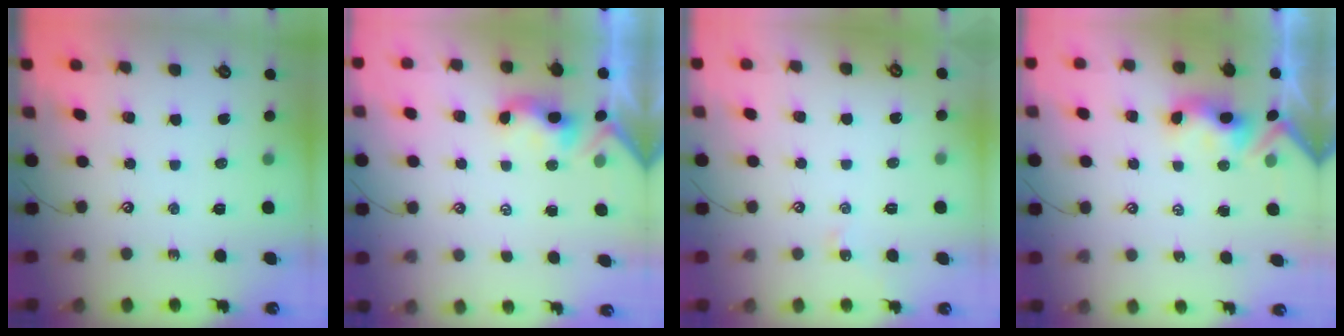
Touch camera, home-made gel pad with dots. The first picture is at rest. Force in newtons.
{"total": 0.6, "press": 0.5, "slide": 0.3}
{"total": 0.6, "press": 0.5, "slide": 0.4}
{"total": 3.5, "press": 3.5, "slide": 0.4}